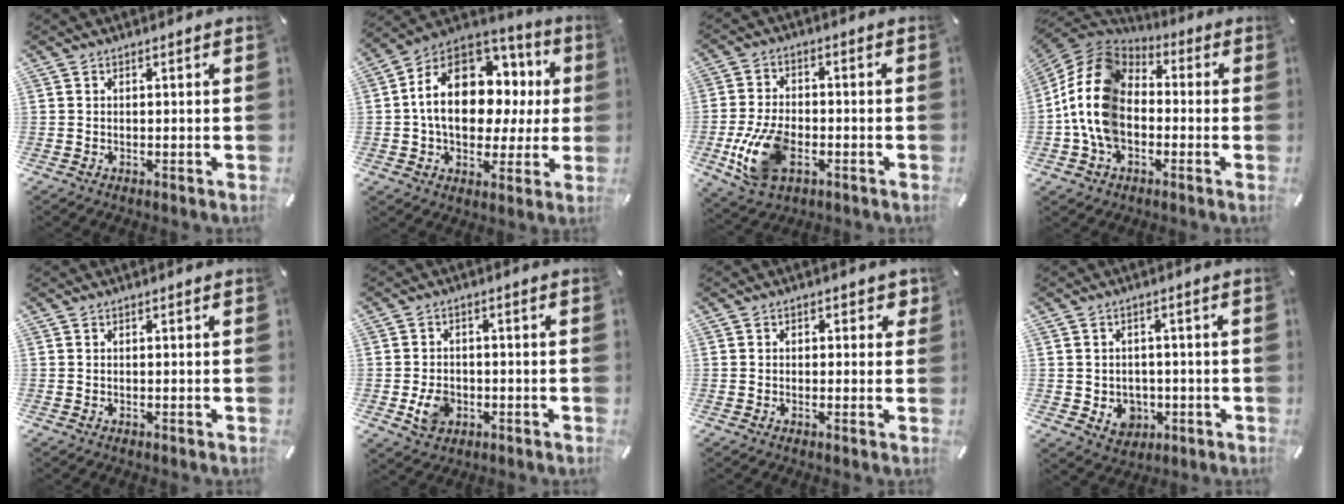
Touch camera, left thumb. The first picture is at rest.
{"total": 20.3, "force": [3.6, 14.1, 14.2], "torque": [-0.242, -0.013, 0.061]}
{"total": 12.9, "force": [-3.8, 7.9, 9.4], "torque": [-0.201, 0.005, -0.064]}
{"total": 16.4, "force": [-2.9, 12.1, 10.6], "torque": [-0.243, 0.027, -0.058]}
{"total": 0.0}
{"total": 6.1, "force": [-1.6, 5.0, 3.1], "torque": [-0.055, -0.001, -0.030]}
{"total": 2.1, "force": [0.1, 1.7, 1.3], "torque": [-0.001, -0.001, -0.006]}
{"total": 5.4, "force": [-0.9, 5.0, 1.8], "torque": [-0.019, 0.002, -0.018]}